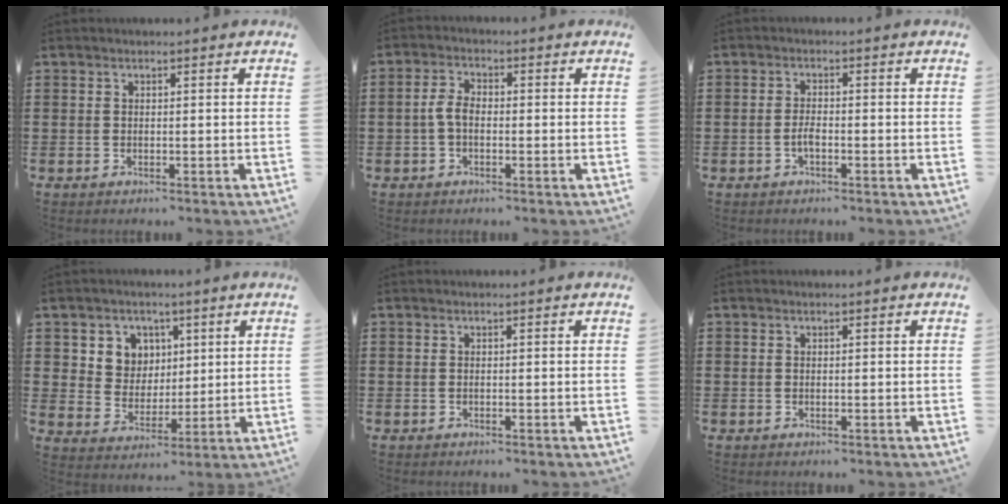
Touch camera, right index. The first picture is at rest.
{"total": 3.5, "force": [-0.8, 2.0, 2.8], "torque": [-0.075, -0.002, -0.021]}
{"total": 2.2, "force": [-0.9, 0.8, 1.8], "torque": [-0.043, -0.001, -0.019]}
{"total": 5.8, "force": [2.6, 5.2, 0.5], "torque": [-0.036, 0.004, 0.046]}
{"total": 0.0}
{"total": 0.0}